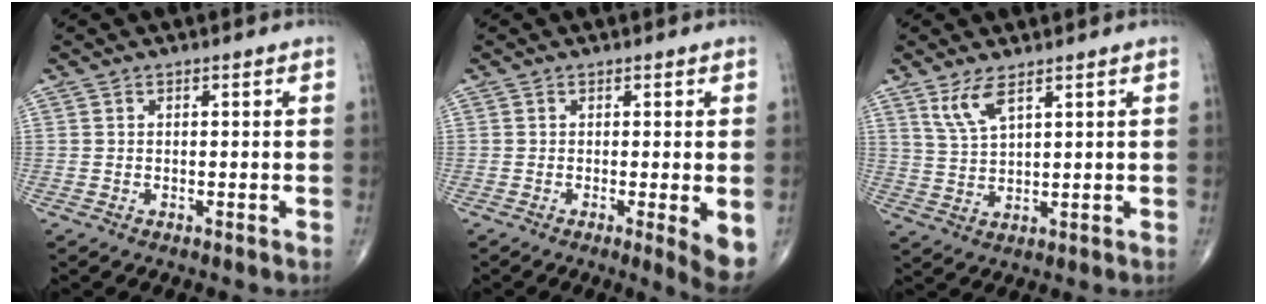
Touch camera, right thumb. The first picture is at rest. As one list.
[{"total": 4.9, "force": [-0.9, 0.7, 4.8], "torque": [-0.073, -0.017, -0.016]}, {"total": 5.2, "force": [3.2, 1.5, 3.8], "torque": [-0.081, -0.018, 0.073]}]